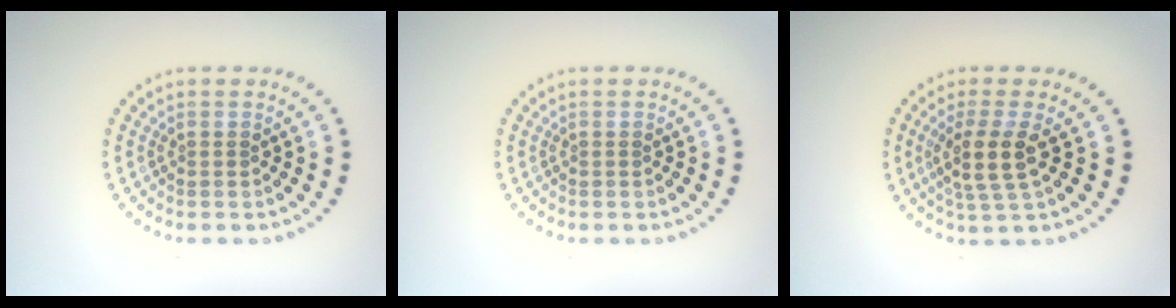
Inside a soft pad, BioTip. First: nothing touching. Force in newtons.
{"total": 0.0}
{"total": 3.6, "press": 2.9, "slide": 2.0}